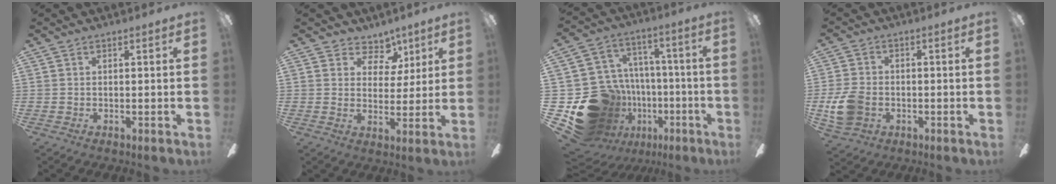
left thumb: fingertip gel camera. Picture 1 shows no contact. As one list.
[{"total": 7.5, "force": [4.6, 5.6, 2.0], "torque": [-0.024, -0.025, 0.084]}, {"total": 24.4, "force": [-10.2, 19.4, 10.7], "torque": [-0.194, 0.038, -0.092]}, {"total": 9.4, "force": [-2.2, 7.2, 5.5], "torque": [-0.121, 0.014, -0.040]}]